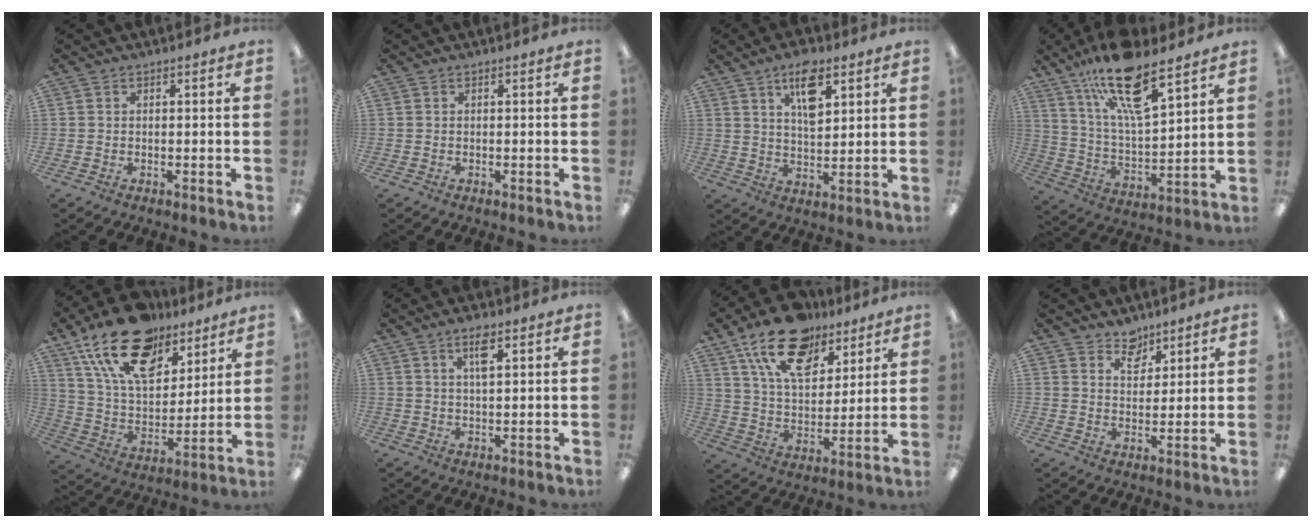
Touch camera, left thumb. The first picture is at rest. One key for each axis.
{"total": 0.0}
{"total": 9.6, "fx": 5.4, "fy": 4.4, "fz": 6.5, "tx": -0.100, "ty": -0.018, "tz": 0.091}
{"total": 19.1, "fx": 12.9, "fy": 6.3, "fz": 12.6, "tx": -0.218, "ty": -0.067, "tz": 0.219}
{"total": 22.0, "fx": 14.1, "fy": 11.6, "fz": 12.2, "tx": -0.218, "ty": -0.066, "tz": 0.255}
{"total": 4.5, "fx": 2.5, "fy": 1.4, "fz": 3.5, "tx": -0.062, "ty": -0.001, "tz": 0.039}
{"total": 19.3, "fx": 12.5, "fy": 10.5, "fz": 10.4, "tx": -0.174, "ty": -0.059, "tz": 0.222}
{"total": 5.9, "fx": 4.9, "fy": 3.2, "fz": 0.8, "tx": -0.009, "ty": -0.030, "tz": 0.089}